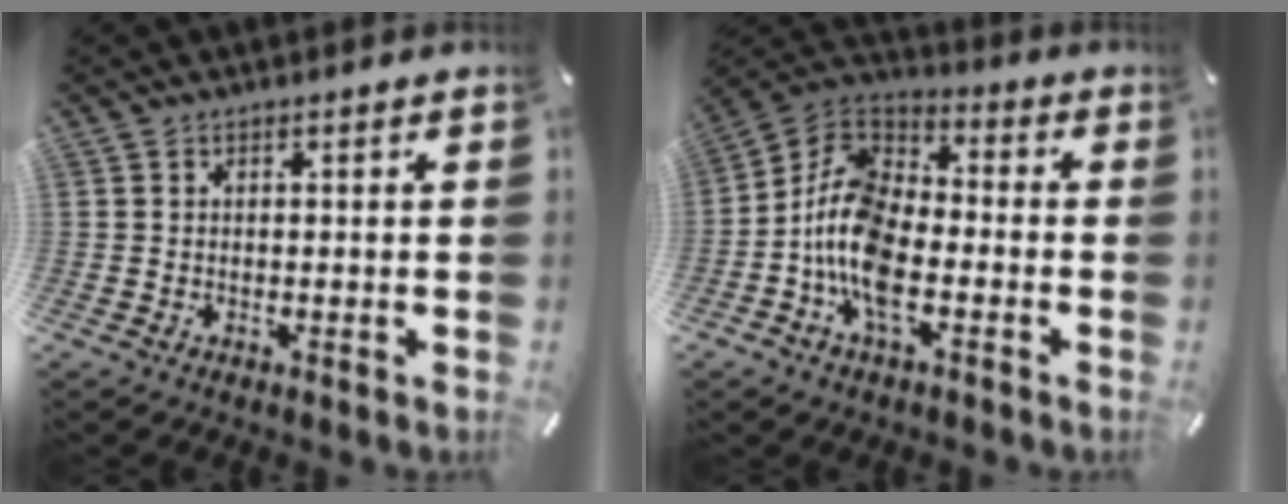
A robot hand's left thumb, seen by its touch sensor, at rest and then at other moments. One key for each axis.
{"total": 12.8, "fx": -5.5, "fy": 7.3, "fz": 8.9, "tx": -0.199, "ty": 0.013, "tz": -0.110}